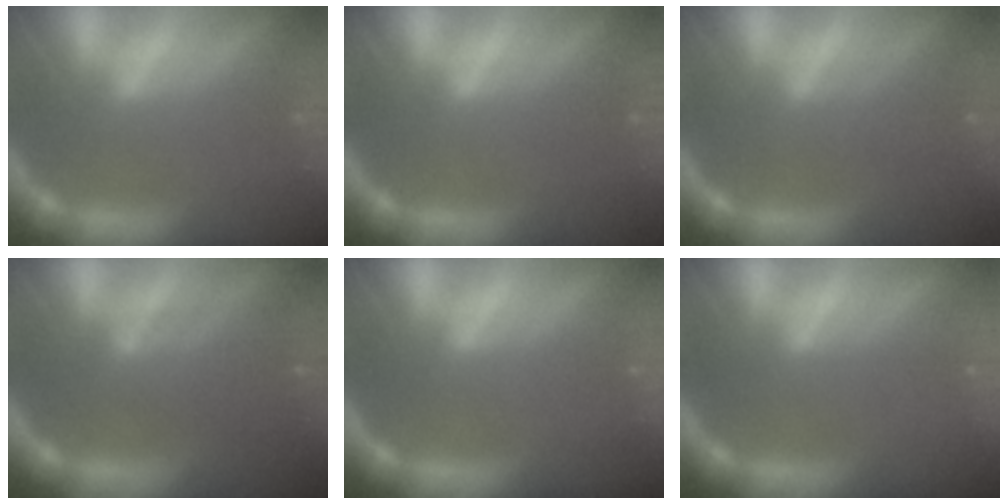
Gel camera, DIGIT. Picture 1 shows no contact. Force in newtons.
{"total": 0.9}
{"total": 2.5}
{"total": 4.1}
{"total": 0.0}
{"total": 0.0}